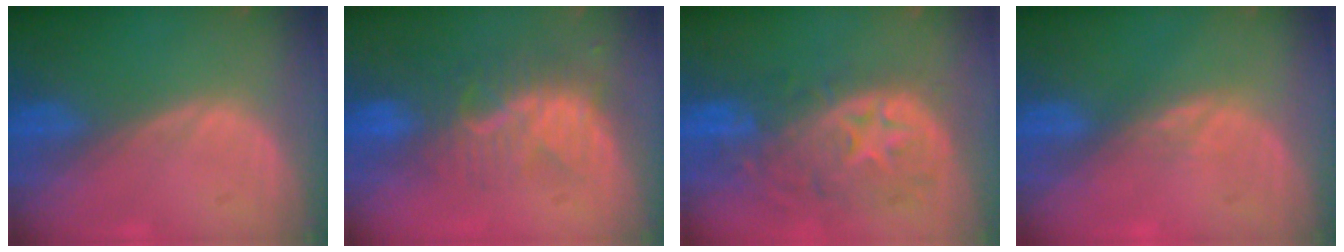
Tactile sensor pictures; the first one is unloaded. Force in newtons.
{"total": 8.6, "press": 7.7, "slide": 3.6}
{"total": 11.2, "press": 9.8, "slide": 5.3}
{"total": 1.4, "press": 1.4, "slide": 0.3}